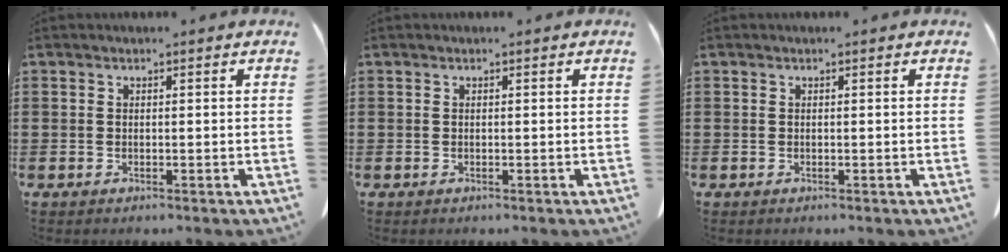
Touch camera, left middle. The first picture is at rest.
{"total": 0.0}
{"total": 0.0}